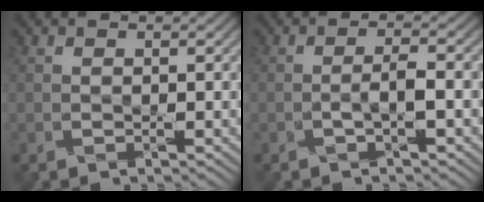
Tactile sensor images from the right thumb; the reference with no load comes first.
{"total": 1.9, "force": [-1.0, 0.0, 1.6], "torque": [-0.031, 0.009, -0.020]}